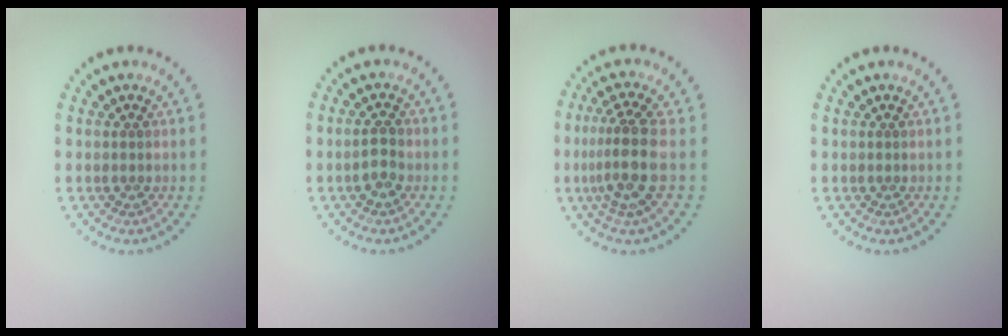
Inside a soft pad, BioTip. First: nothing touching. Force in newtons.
{"total": 1.8, "press": 1.8, "slide": 0.4}
{"total": 4.1, "press": 3.3, "slide": 2.5}
{"total": 0.0}